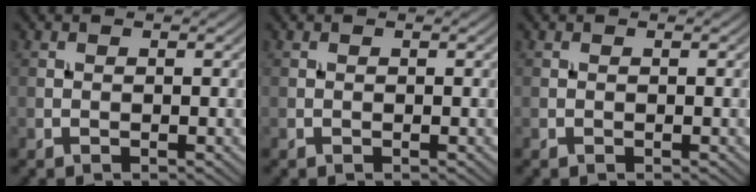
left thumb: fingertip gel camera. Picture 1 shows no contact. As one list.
[{"total": 0.0}, {"total": 0.0}]